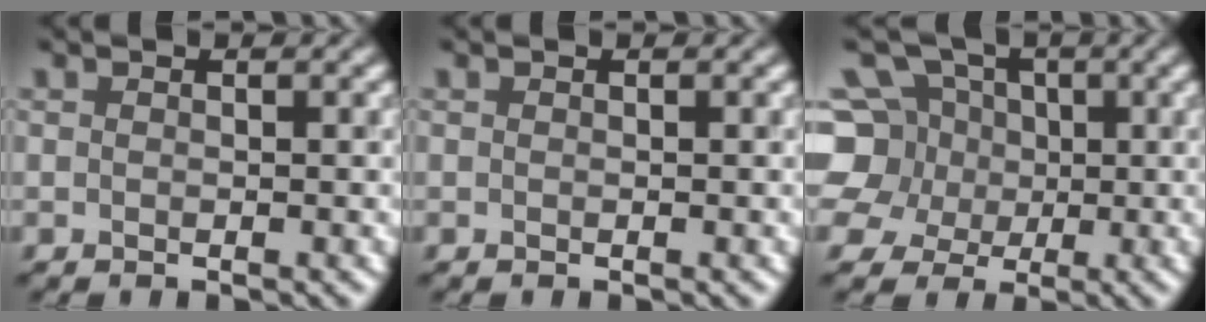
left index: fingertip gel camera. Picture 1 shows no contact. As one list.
[{"total": 0.0}, {"total": 10.2, "force": [2.1, 9.0, 4.4], "torque": [-0.106, 0.037, 0.010]}]